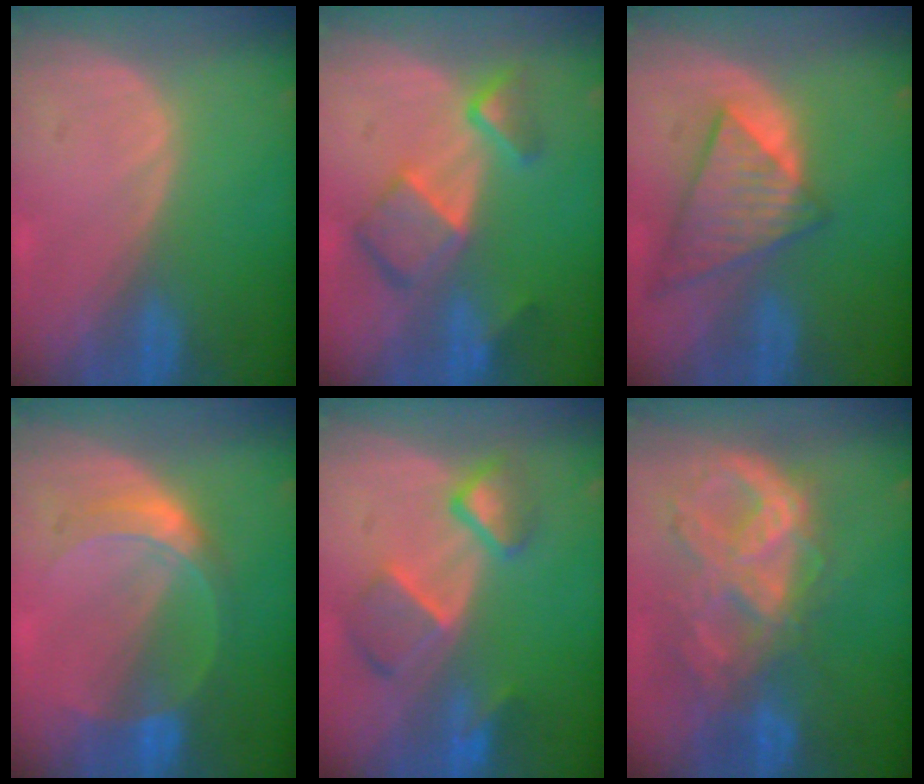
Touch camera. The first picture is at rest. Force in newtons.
{"total": 7.8, "press": 6.7, "slide": 3.9}
{"total": 9.0, "press": 7.8, "slide": 4.4}
{"total": 5.6, "press": 5.6, "slide": 0.0}
{"total": 7.6, "press": 6.7, "slide": 3.6}
{"total": 10.5, "press": 8.8, "slide": 5.7}